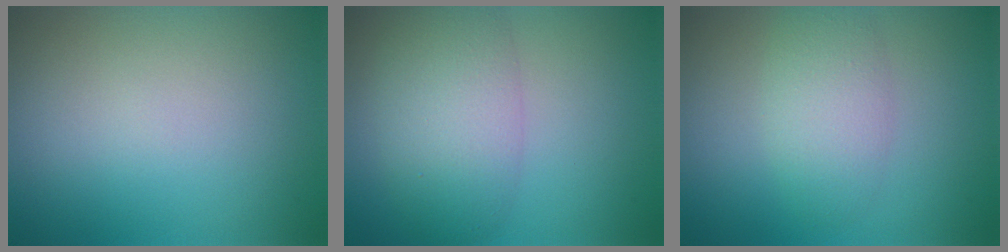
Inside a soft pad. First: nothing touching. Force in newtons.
{"total": 5.8, "press": 5.8, "slide": 0.3}
{"total": 3.1, "press": 3.1, "slide": 0.1}